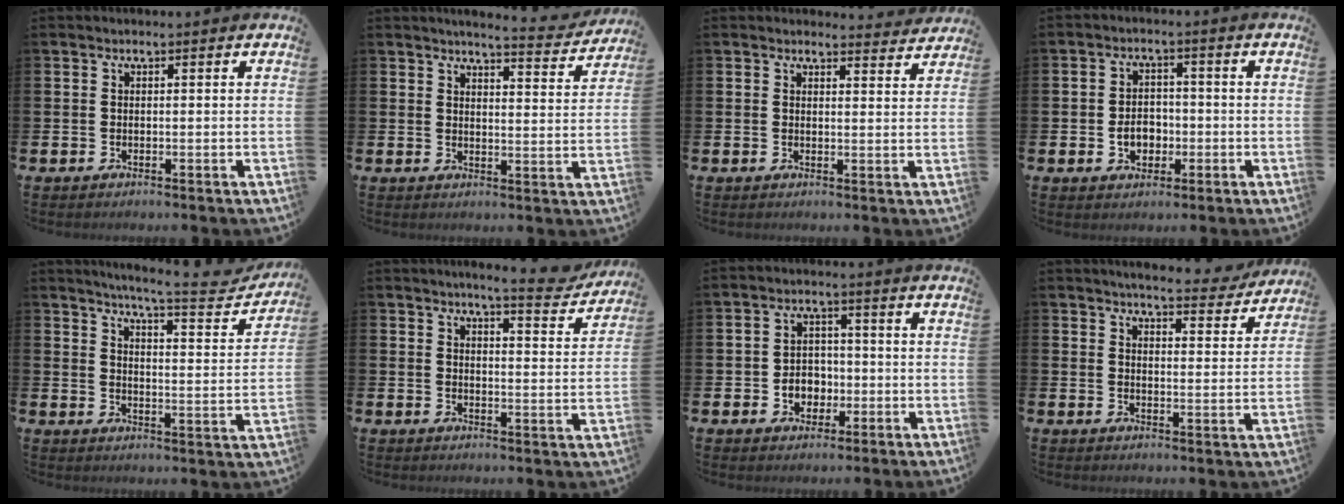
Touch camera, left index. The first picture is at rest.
{"total": 4.5, "force": [4.4, 0.1, 1.0], "torque": [-0.015, -0.034, 0.071]}
{"total": 2.8, "force": [2.7, 0.4, 0.0], "torque": [0.012, -0.021, 0.046]}
{"total": 3.8, "force": [-1.0, 2.9, 2.2], "torque": [-0.028, -0.002, -0.026]}
{"total": 6.4, "force": [5.9, 0.6, 2.5], "torque": [-0.055, -0.050, 0.091]}
{"total": 5.4, "force": [5.1, 0.2, 1.9], "torque": [-0.034, -0.032, 0.083]}
{"total": 3.7, "force": [-1.0, 3.2, 1.5], "torque": [-0.018, -0.001, -0.028]}
{"total": 5.1, "force": [4.9, 0.5, 1.0], "torque": [-0.027, -0.033, 0.085]}